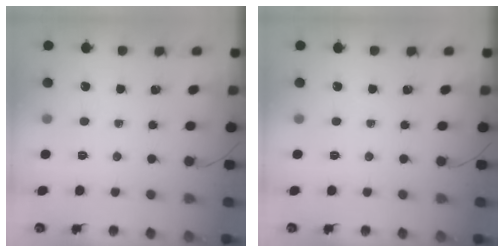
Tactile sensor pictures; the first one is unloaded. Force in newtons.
{"total": 0.0}